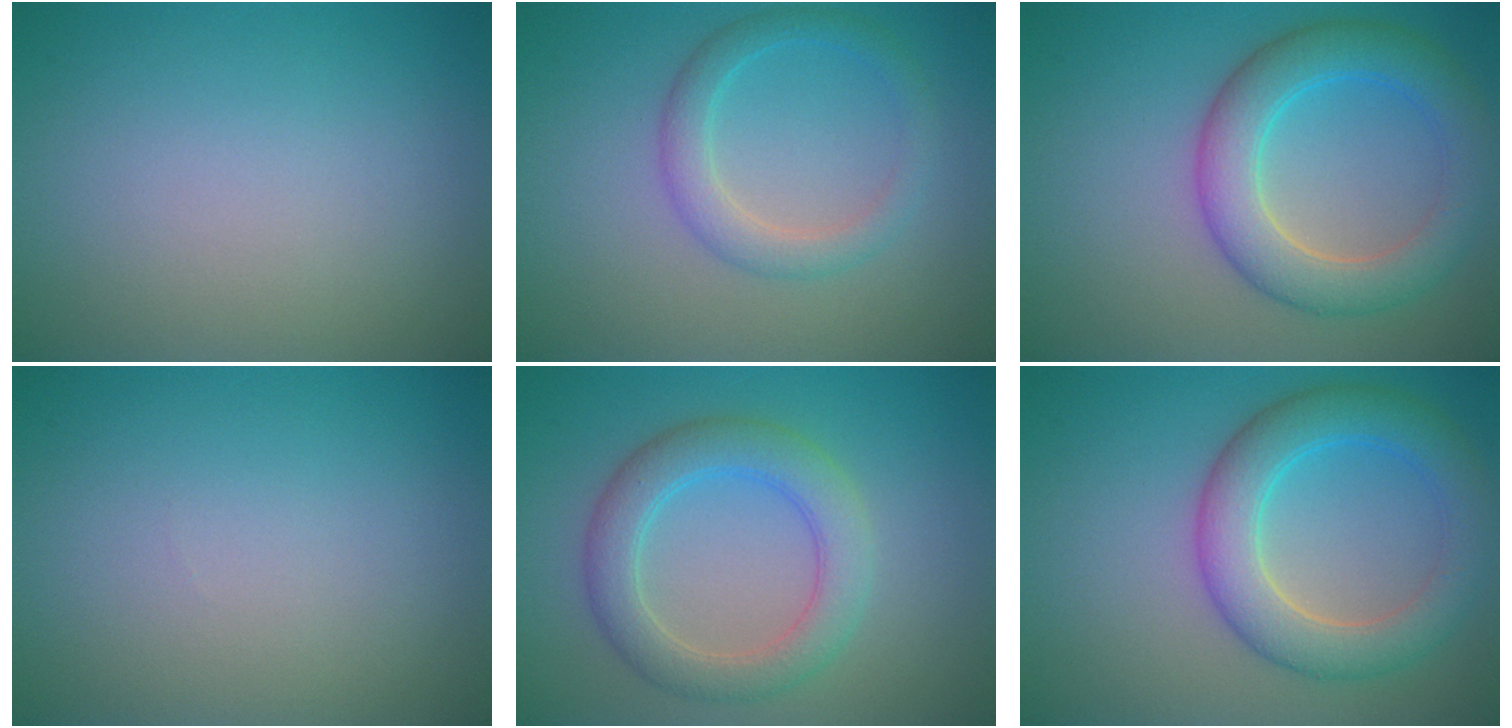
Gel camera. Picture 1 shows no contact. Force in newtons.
{"total": 2.8, "press": 2.8, "slide": 0.1}
{"total": 5.9, "press": 5.9, "slide": 0.0}
{"total": 0.0}
{"total": 4.6, "press": 4.6, "slide": 0.1}
{"total": 5.9, "press": 5.9, "slide": 0.0}